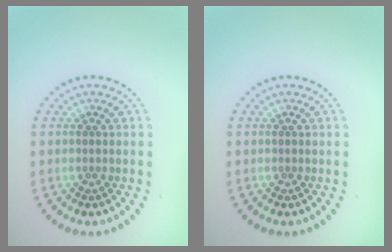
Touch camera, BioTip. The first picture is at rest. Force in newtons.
{"total": 0.0}